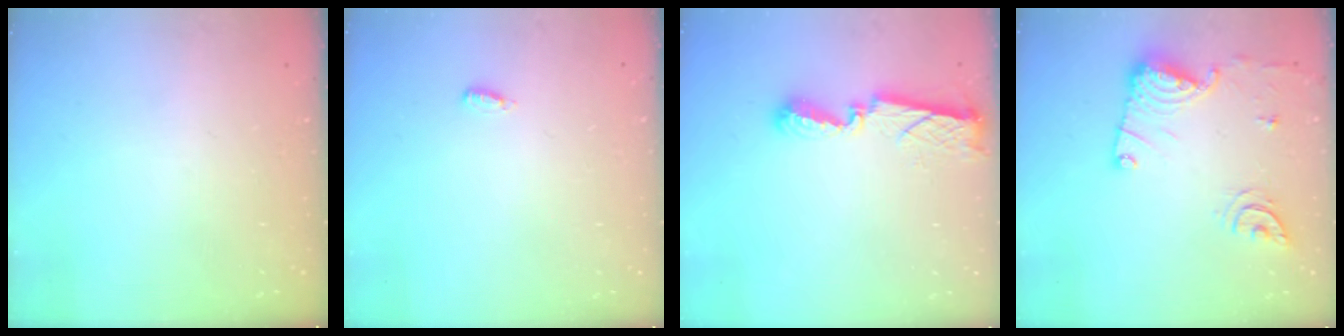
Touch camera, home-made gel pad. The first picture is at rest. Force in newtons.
{"total": 7.1, "press": 3.0, "slide": 6.4}
{"total": 8.7, "press": 8.7, "slide": 0.4}
{"total": 14.2, "press": 14.2, "slide": 1.4}